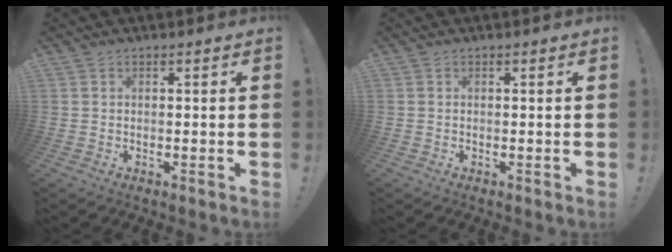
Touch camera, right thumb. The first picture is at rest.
{"total": 0.0}